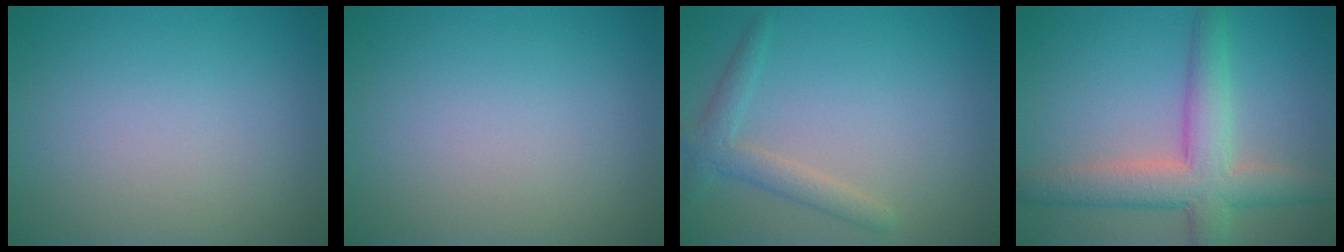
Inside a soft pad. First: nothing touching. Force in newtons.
{"total": 0.0}
{"total": 2.3, "press": 2.3, "slide": 0.2}
{"total": 6.1, "press": 6.1, "slide": 0.3}